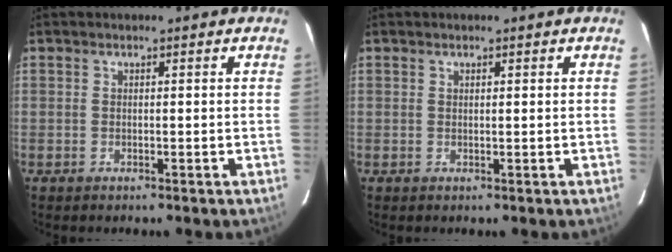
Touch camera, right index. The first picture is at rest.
{"total": 0.6, "force": [0.4, 0.0, 0.4], "torque": [-0.006, 0.001, 0.007]}